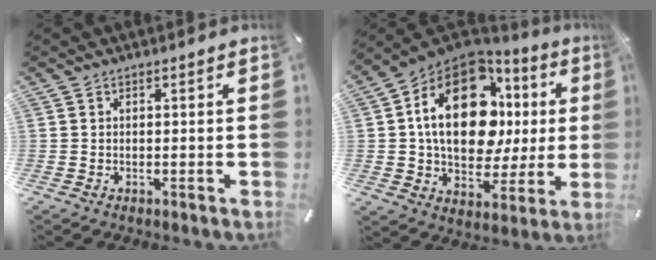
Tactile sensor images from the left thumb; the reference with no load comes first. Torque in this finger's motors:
{"motor_torque": [2.55, 2.45, 2.24, -0.53, 0.82]}